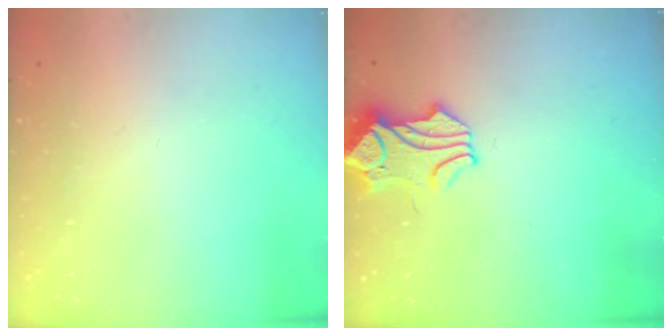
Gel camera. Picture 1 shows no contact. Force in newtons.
{"total": 1.7, "press": 1.2, "slide": 1.1}